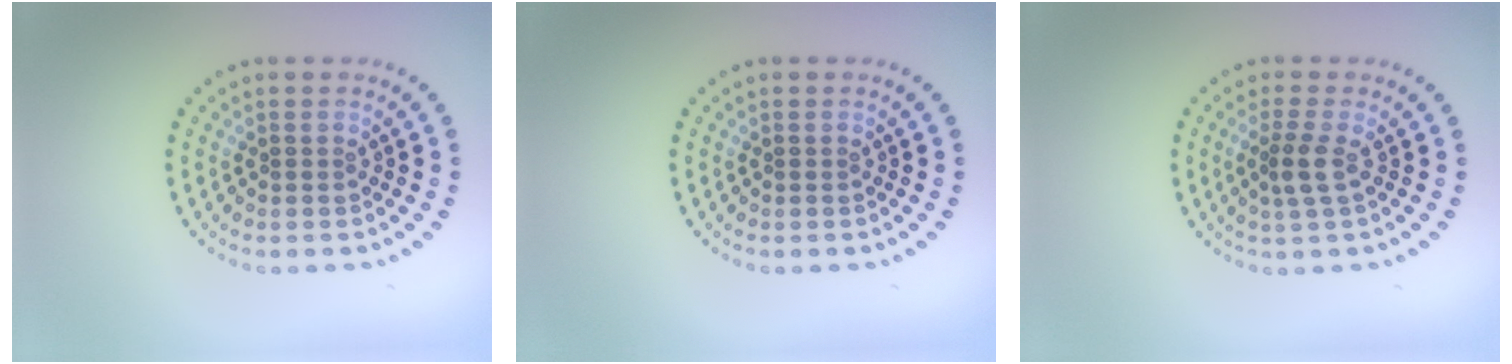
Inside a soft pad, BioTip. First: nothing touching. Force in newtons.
{"total": 0.0}
{"total": 2.0, "press": 1.6, "slide": 1.2}